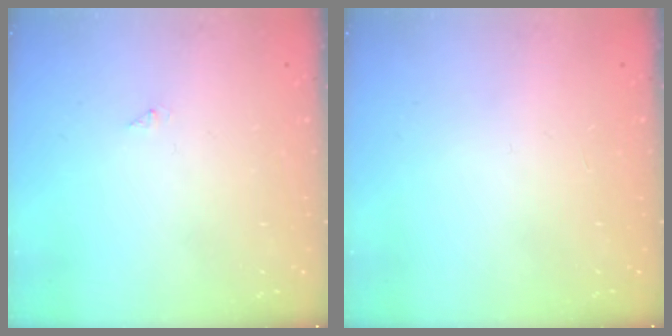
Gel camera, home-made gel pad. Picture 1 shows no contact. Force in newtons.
{"total": 0.0}